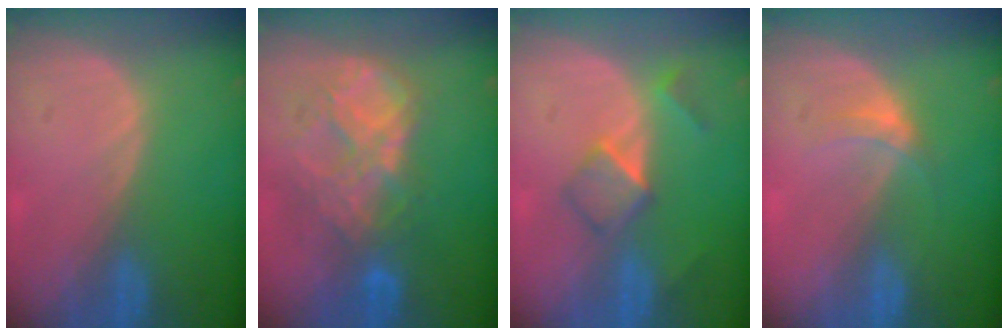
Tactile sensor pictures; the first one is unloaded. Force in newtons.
{"total": 9.0, "press": 7.7, "slide": 4.7}
{"total": 5.2, "press": 4.5, "slide": 2.6}
{"total": 2.6, "press": 2.2, "slide": 1.4}